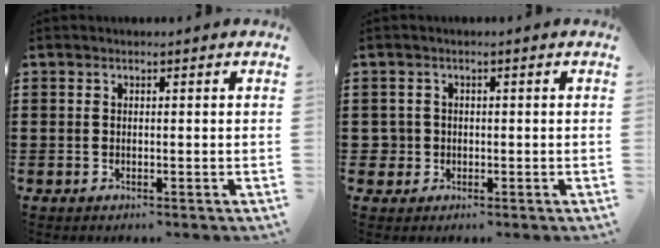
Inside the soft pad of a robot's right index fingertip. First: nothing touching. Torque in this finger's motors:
{"motor_torque": [1.07, 1.07, -0.01, -0.01]}